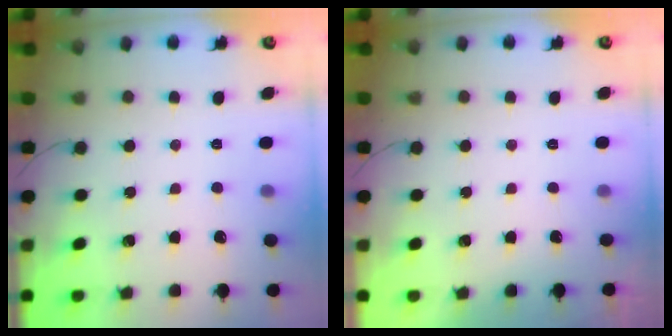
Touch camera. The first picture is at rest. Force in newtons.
{"total": 0.0}